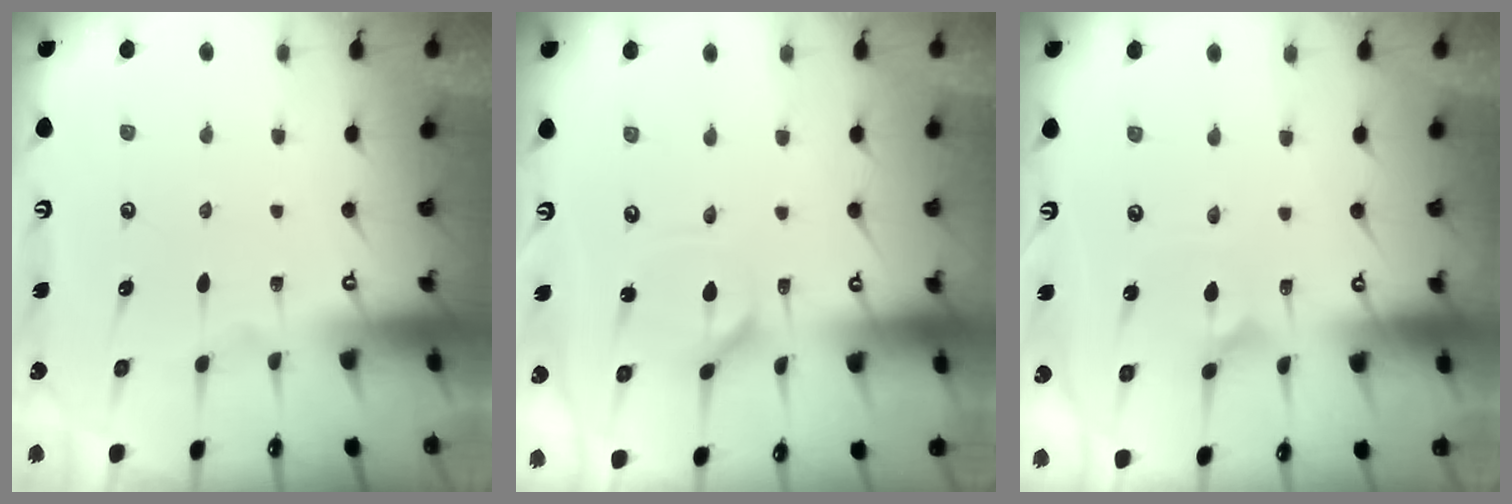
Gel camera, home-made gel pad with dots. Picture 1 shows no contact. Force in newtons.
{"total": 2.2, "press": 2.2, "slide": 0.4}
{"total": 2.3, "press": 2.3, "slide": 0.1}